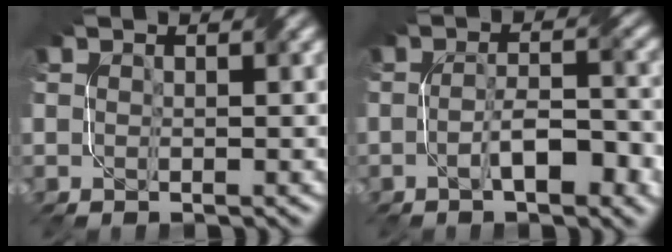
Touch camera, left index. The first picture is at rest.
{"total": 4.9, "force": [-1.9, 1.3, 4.4], "torque": [-0.079, 0.005, -0.032]}